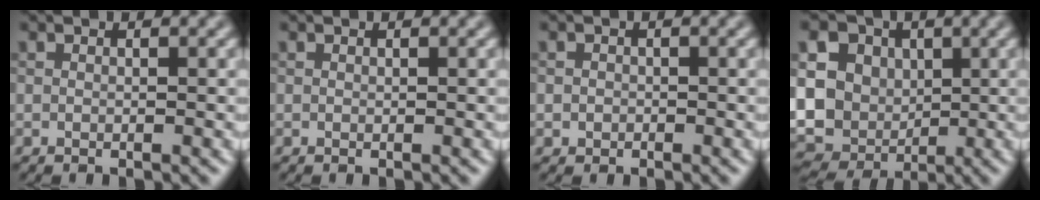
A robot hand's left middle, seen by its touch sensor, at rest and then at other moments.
{"total": 0.0}
{"total": 0.8, "force": [-0.2, 0.7, 0.1], "torque": [0.003, -0.003, -0.006]}
{"total": 19.1, "force": [4.1, 16.6, 8.4], "torque": [-0.187, 0.017, 0.044]}